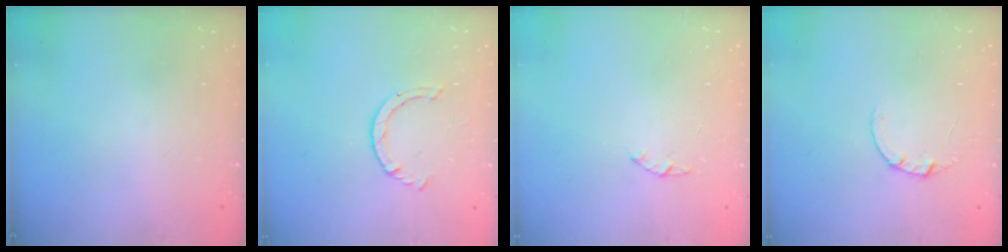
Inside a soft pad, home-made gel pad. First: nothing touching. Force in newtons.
{"total": 2.6, "press": 2.6, "slide": 0.3}
{"total": 1.0, "press": 0.9, "slide": 0.3}
{"total": 2.0, "press": 2.0, "slide": 0.2}